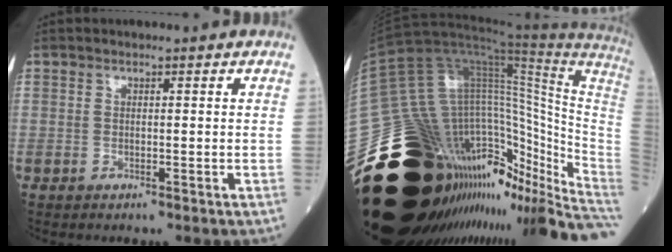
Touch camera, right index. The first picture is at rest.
{"total": 45.5, "force": [-24.0, 13.9, 36.1], "torque": [-0.518, 0.014, -0.361]}